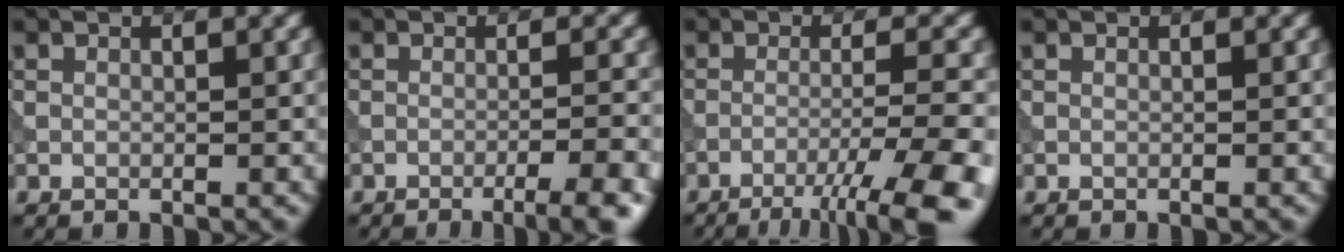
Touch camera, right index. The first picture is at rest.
{"total": 5.5, "force": [-3.2, 1.2, 4.2], "torque": [-0.045, 0.014, -0.045]}
{"total": 8.9, "force": [-5.7, 1.2, 6.7], "torque": [-0.098, 0.004, -0.081]}
{"total": 0.0}